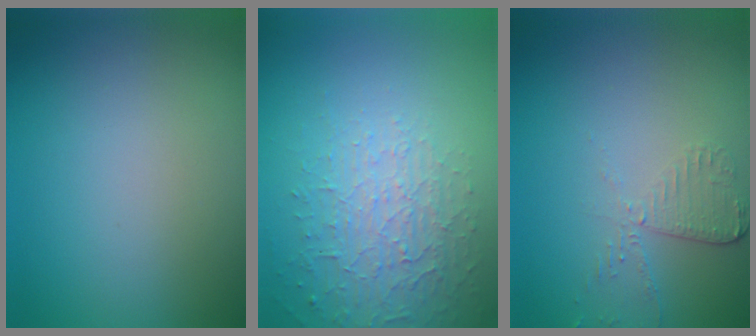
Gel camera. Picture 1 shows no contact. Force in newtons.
{"total": 3.9, "press": 3.0, "slide": 2.6}
{"total": 2.6, "press": 2.3, "slide": 1.2}